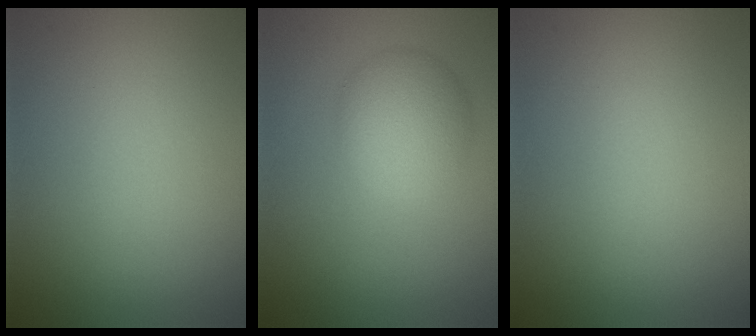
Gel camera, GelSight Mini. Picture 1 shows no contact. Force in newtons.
{"total": 4.4, "press": 4.4, "slide": 0.0}
{"total": 0.0}